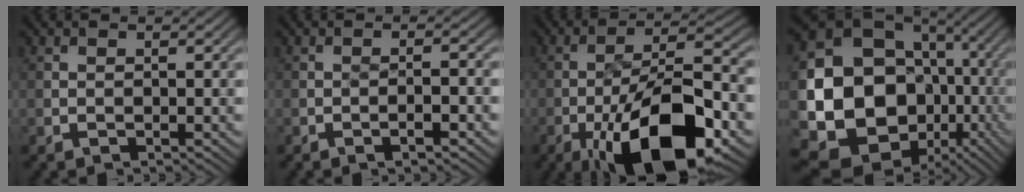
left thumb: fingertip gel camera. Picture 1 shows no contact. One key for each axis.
{"total": 2.6, "fx": -1.3, "fy": 0.3, "fz": 2.3, "tx": -0.037, "ty": 0.008, "tz": -0.024}
{"total": 17.0, "fx": -7.9, "fy": 5.9, "fz": 13.8, "tx": -0.219, "ty": 0.003, "tz": -0.149}
{"total": 21.5, "fx": -3.4, "fy": 18.6, "fz": 10.3, "tx": -0.217, "ty": -0.054, "tz": -0.049}